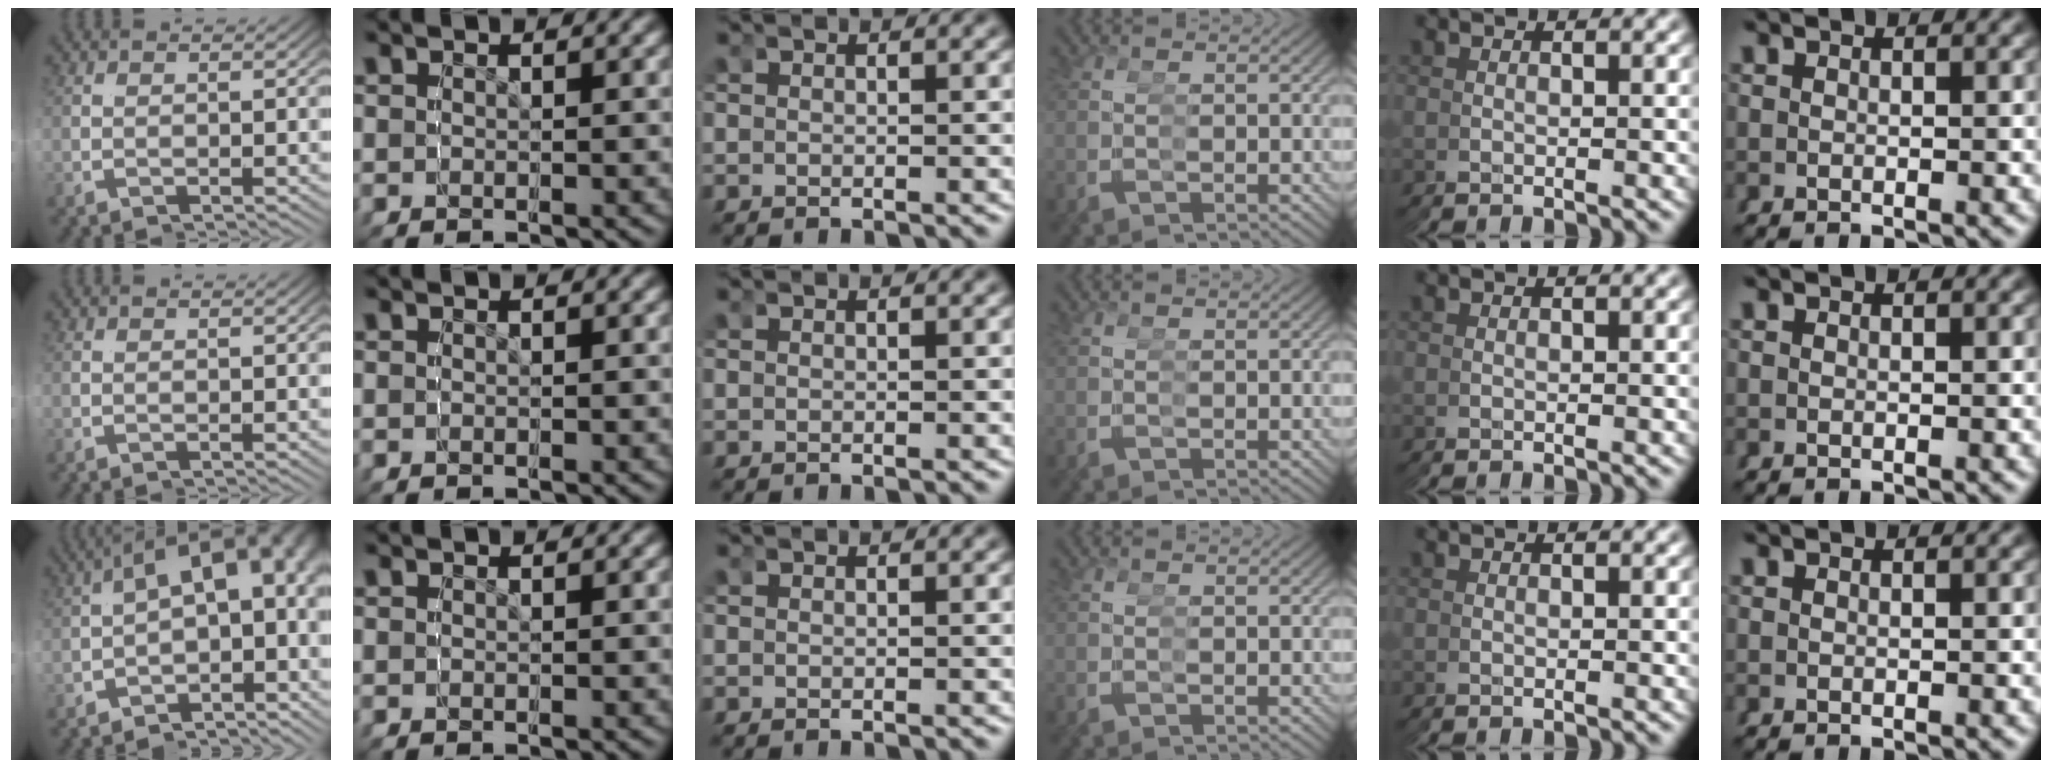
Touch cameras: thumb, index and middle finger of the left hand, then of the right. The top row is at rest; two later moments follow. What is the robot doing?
{"motion": "grasp_and_lifting", "object": "legos"}